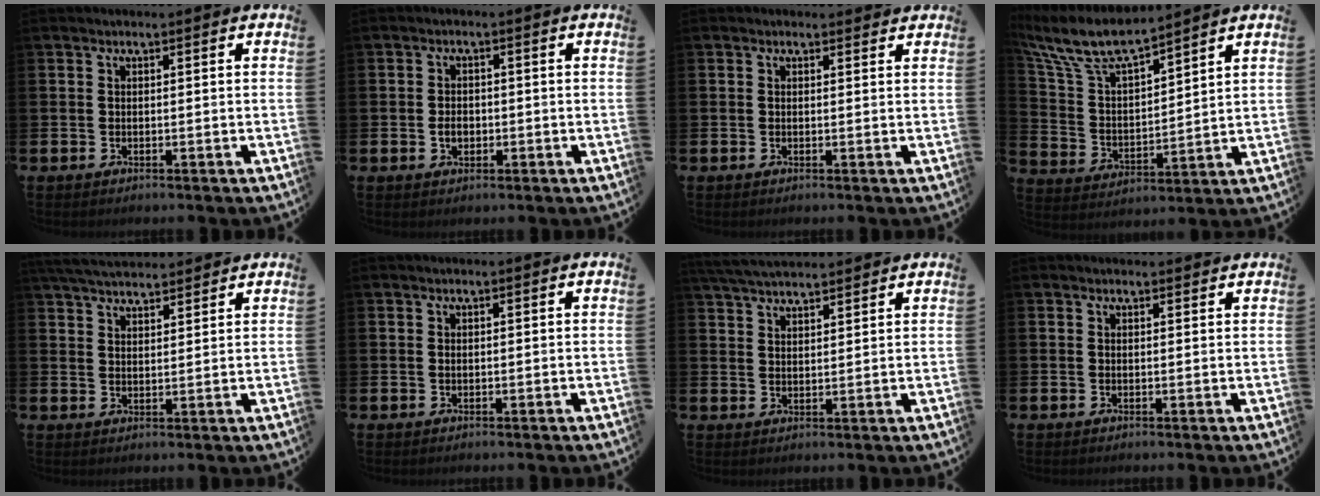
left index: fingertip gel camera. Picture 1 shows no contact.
{"total": 2.1, "force": [-0.4, 1.6, 1.4], "torque": [-0.012, -0.001, -0.014]}
{"total": 0.7, "force": [0.5, 0.4, 0.2], "torque": [0.006, 0.002, 0.006]}
{"total": 8.6, "force": [7.7, 1.7, 3.3], "torque": [-0.101, -0.045, 0.137]}
{"total": 4.8, "force": [4.6, 0.9, 1.0], "torque": [-0.029, -0.020, 0.083]}
{"total": 0.0}
{"total": 4.4, "force": [4.3, 0.6, 1.0], "torque": [-0.027, -0.019, 0.077]}
{"total": 0.8, "force": [0.7, 0.2, 0.1], "torque": [0.008, -0.001, 0.011]}